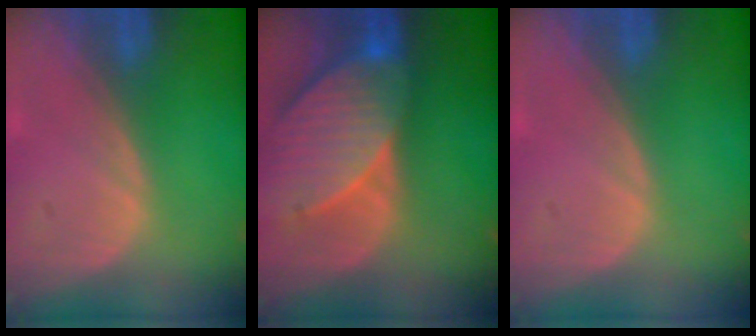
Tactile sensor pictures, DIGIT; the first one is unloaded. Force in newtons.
{"total": 9.6, "press": 8.7, "slide": 4.0}
{"total": 0.0}